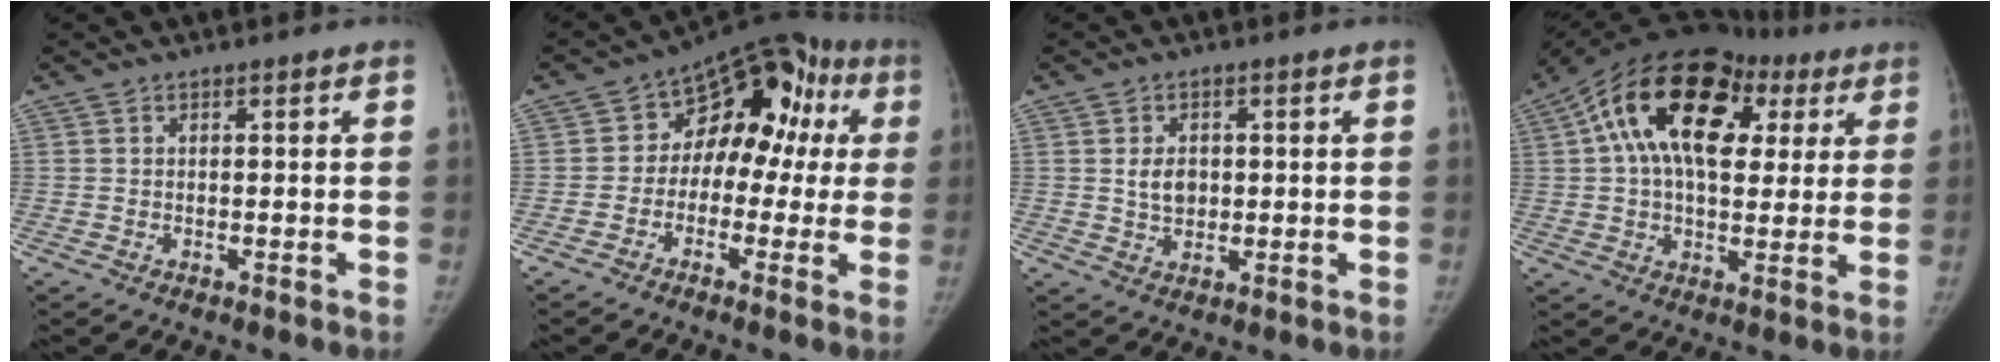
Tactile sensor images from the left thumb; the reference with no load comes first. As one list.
[{"total": 16.0, "force": [1.2, 11.0, 11.4], "torque": [-0.087, 0.059, 0.004]}, {"total": 4.3, "force": [0.5, 3.2, 2.8], "torque": [-0.033, -0.003, 0.012]}, {"total": 22.2, "force": [7.4, 13.6, 15.9], "torque": [-0.250, 0.037, 0.112]}]